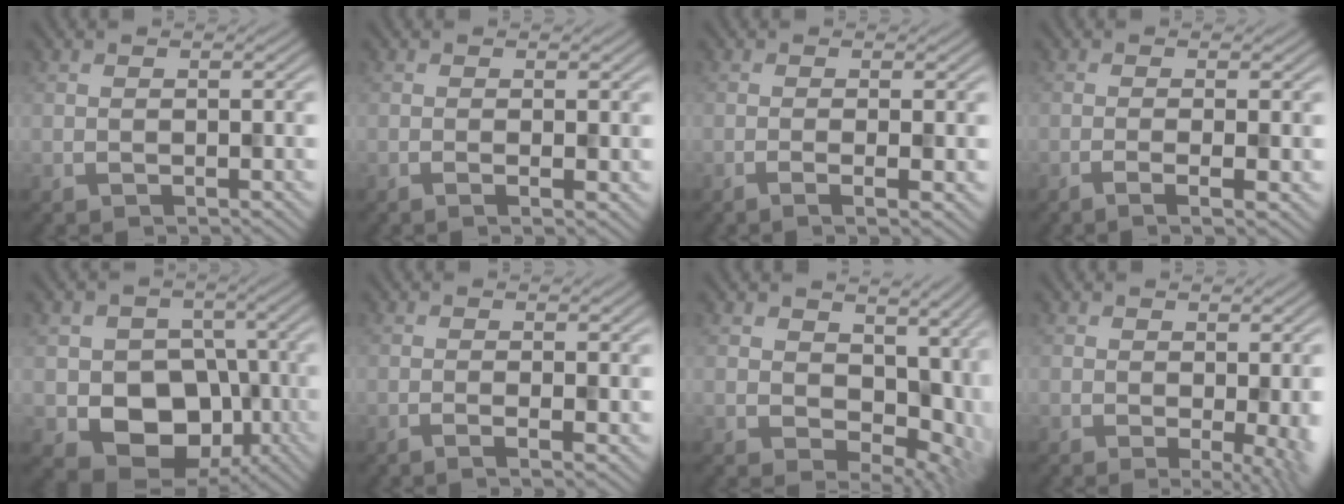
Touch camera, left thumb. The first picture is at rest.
{"total": 1.2, "force": [-0.2, 0.3, 1.2], "torque": [-0.013, 0.002, -0.005]}
{"total": 2.6, "force": [-0.8, 0.6, 2.4], "torque": [-0.030, 0.005, -0.014]}
{"total": 3.2, "force": [-1.3, 0.7, 2.8], "torque": [-0.036, 0.006, -0.021]}
{"total": 8.3, "force": [-2.4, 7.2, 3.4], "torque": [-0.066, -0.022, -0.045]}
{"total": 2.2, "force": [-0.6, 0.5, 2.1], "torque": [-0.025, 0.004, -0.012]}
{"total": 9.3, "force": [2.9, 6.5, 5.9], "torque": [-0.105, -0.026, 0.068]}
{"total": 7.3, "force": [-1.0, 2.9, 6.7], "torque": [-0.053, -0.006, 0.009]}